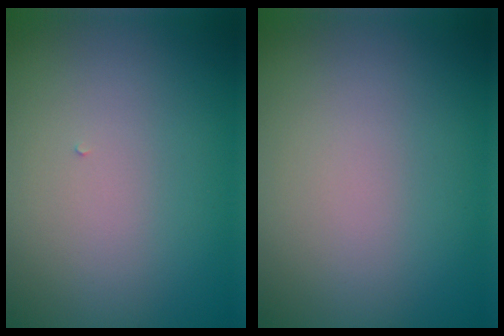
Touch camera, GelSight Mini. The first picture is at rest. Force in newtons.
{"total": 0.0}